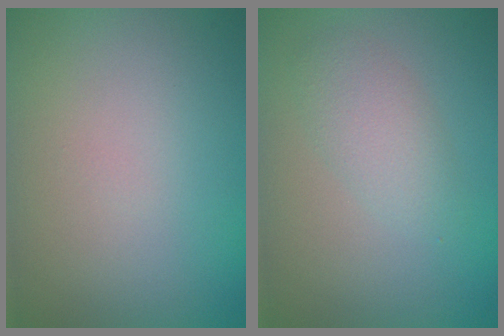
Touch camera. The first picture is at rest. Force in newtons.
{"total": 2.4, "press": 2.4, "slide": 0.2}